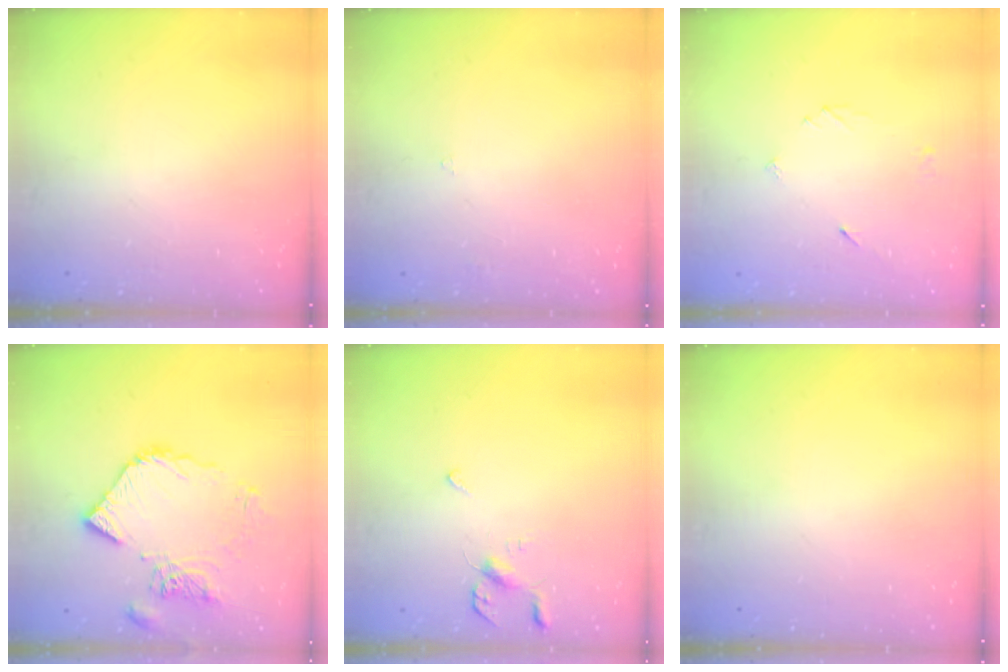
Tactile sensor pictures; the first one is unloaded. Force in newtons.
{"total": 1.6, "press": 1.5, "slide": 0.4}
{"total": 2.3, "press": 2.3, "slide": 0.2}
{"total": 13.2, "press": 13.1, "slide": 1.5}
{"total": 3.9, "press": 3.8, "slide": 0.7}
{"total": 0.0}